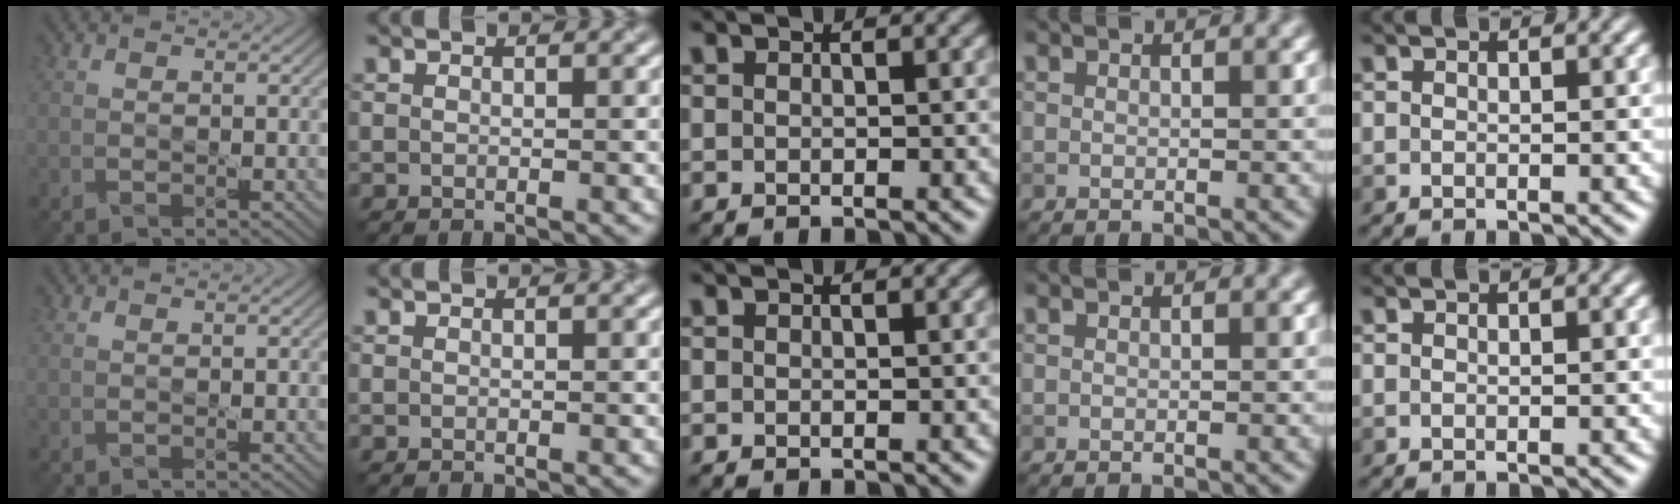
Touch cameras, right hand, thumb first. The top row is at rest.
{}